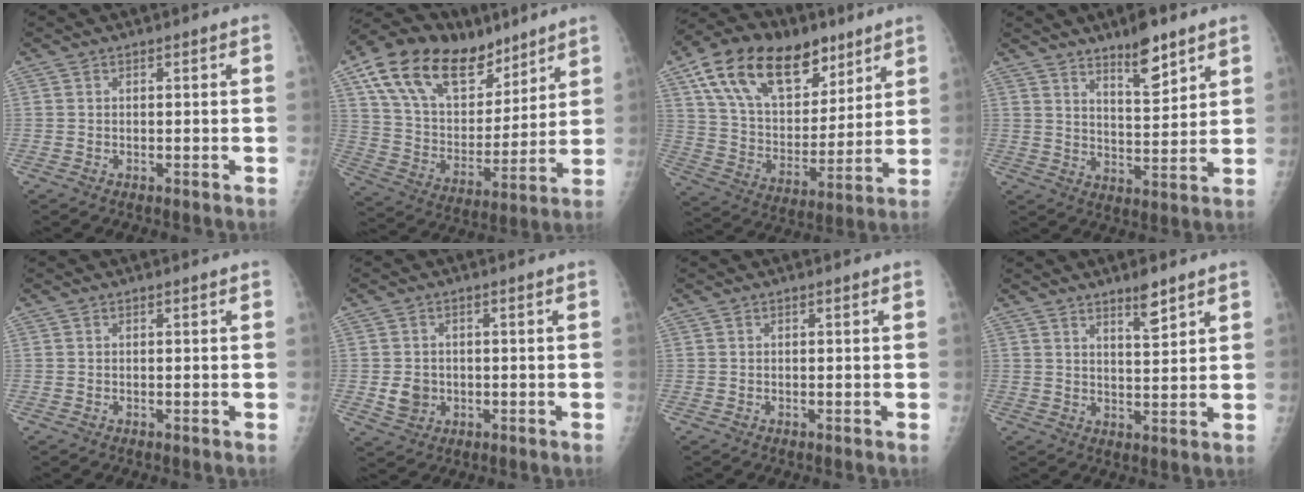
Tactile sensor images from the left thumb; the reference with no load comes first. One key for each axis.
{"total": 23.7, "fx": 14.8, "fy": 13.1, "fz": 13.1, "tx": -0.195, "ty": -0.030, "tz": 0.263}
{"total": 23.8, "fx": 13.6, "fy": 13.6, "fz": 14.0, "tx": -0.209, "ty": -0.025, "tz": 0.236}
{"total": 8.6, "fx": 6.0, "fy": 2.5, "fz": 5.7, "tx": -0.074, "ty": -0.046, "tz": 0.099}
{"total": 0.0}
{"total": 4.1, "fx": -0.5, "fy": 3.6, "fz": 1.8, "tx": -0.017, "ty": 0.002, "tz": -0.001}
{"total": 0.0}
{"total": 4.8, "fx": 3.5, "fy": 1.1, "fz": 3.2, "tx": -0.041, "ty": -0.029, "tz": 0.057}